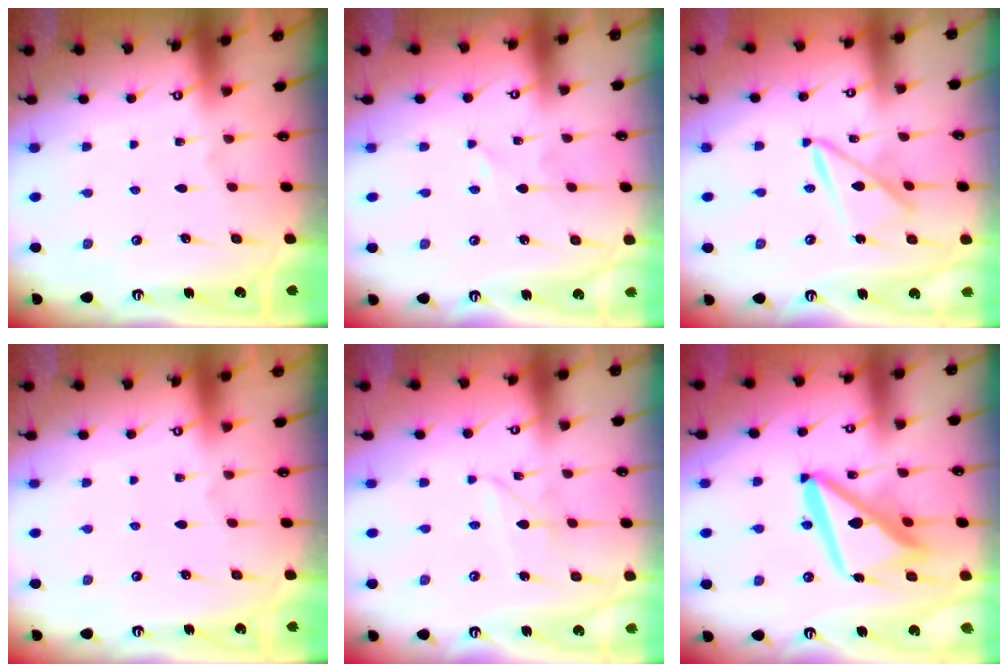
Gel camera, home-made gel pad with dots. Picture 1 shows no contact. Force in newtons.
{"total": 0.0}
{"total": 10.2, "press": 10.2, "slide": 0.8}
{"total": 0.0}
{"total": 3.3, "press": 3.3, "slide": 0.1}
{"total": 14.8, "press": 14.7, "slide": 1.7}